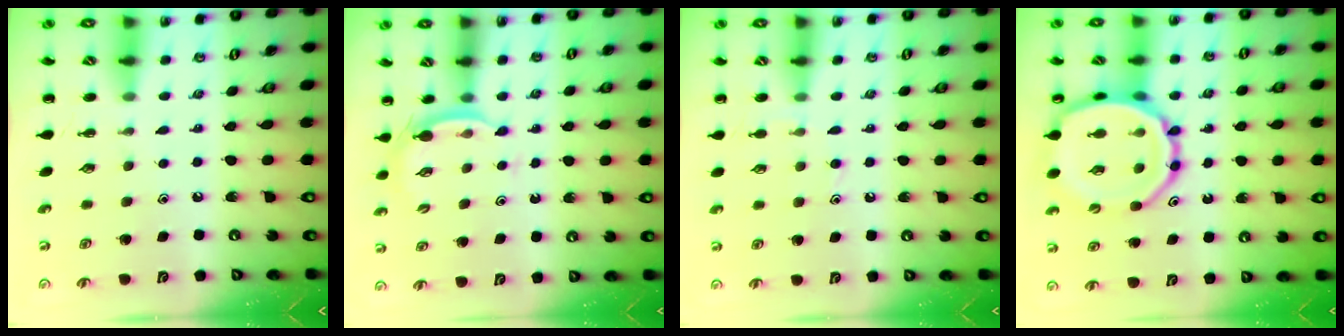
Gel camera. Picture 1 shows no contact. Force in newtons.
{"total": 3.2, "press": 3.1, "slide": 0.8}
{"total": 5.9, "press": 5.7, "slide": 1.8}
{"total": 15.8, "press": 15.5, "slide": 2.9}